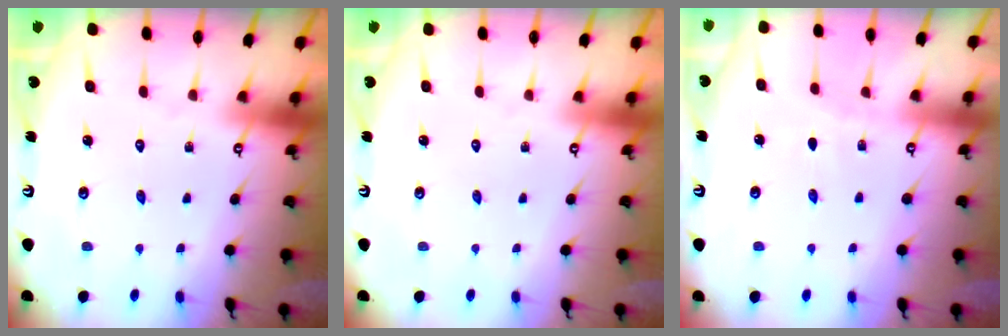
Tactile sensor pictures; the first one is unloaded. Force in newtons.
{"total": 0.0}
{"total": 3.1, "press": 3.1, "slide": 0.4}